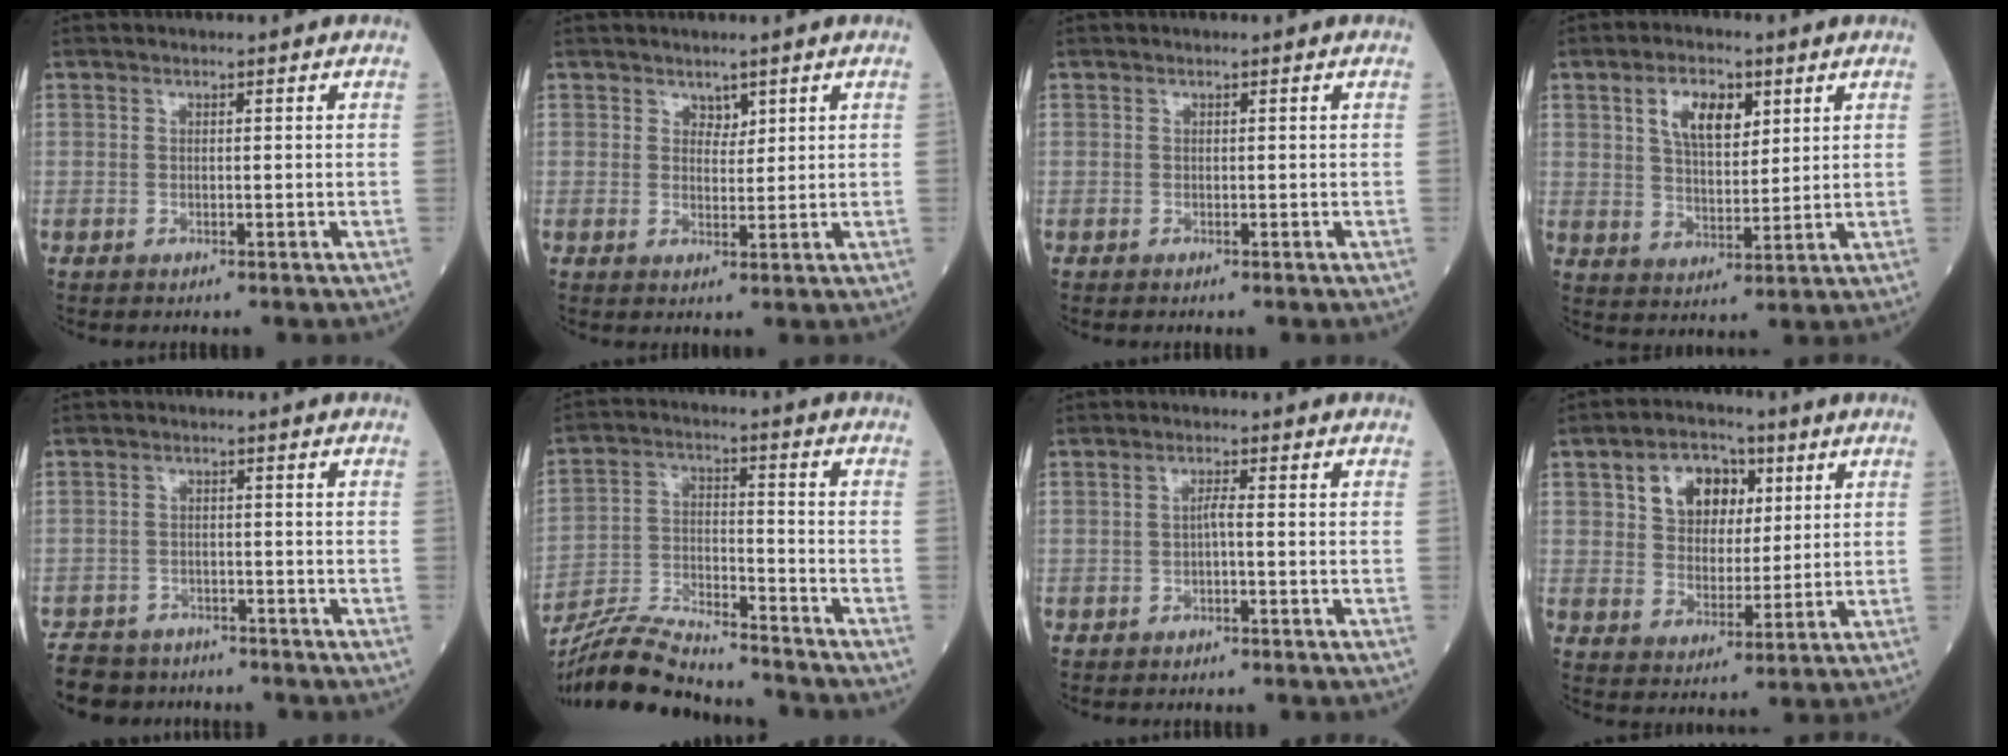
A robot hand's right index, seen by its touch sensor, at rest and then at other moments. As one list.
[{"total": 1.8, "force": [1.3, 1.1, 0.7], "torque": [-0.004, -0.002, 0.021]}, {"total": 0.0}, {"total": 7.5, "force": [3.3, 3.5, 5.8], "torque": [-0.107, 0.009, 0.063]}, {"total": 8.6, "force": [-7.4, 4.1, 1.5], "torque": [-0.028, -0.003, -0.113]}, {"total": 15.0, "force": [-14.2, 1.2, 4.8], "torque": [-0.089, 0.004, -0.247]}, {"total": 1.3, "force": [-0.4, 0.0, 1.2], "torque": [-0.022, 0.002, -0.009]}, {"total": 8.8, "force": [3.4, 6.1, 5.3], "torque": [-0.090, 0.024, 0.061]}]